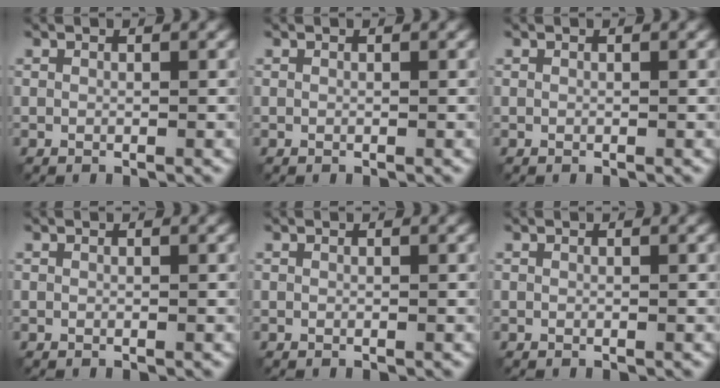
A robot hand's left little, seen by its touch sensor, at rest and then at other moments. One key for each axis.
{"total": 0.0}
{"total": 0.0}
{"total": 0.0}
{"total": 0.0}
{"total": 0.0}